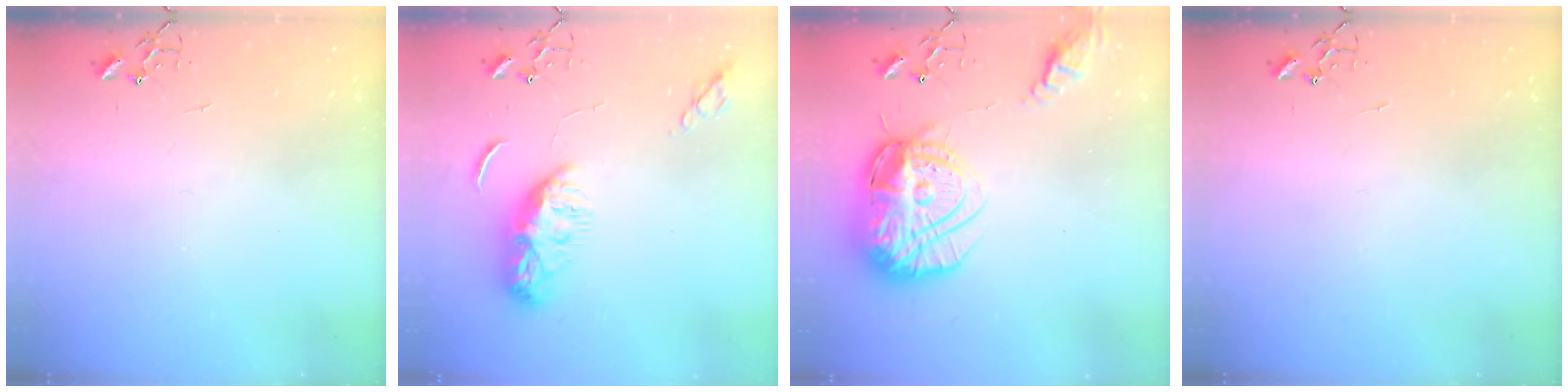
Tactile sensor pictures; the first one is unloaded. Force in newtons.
{"total": 9.9, "press": 9.9, "slide": 0.5}
{"total": 22.9, "press": 22.7, "slide": 2.3}
{"total": 0.0}